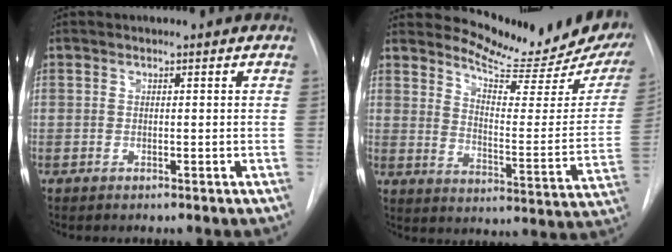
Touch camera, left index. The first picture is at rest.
{"total": 17.5, "force": [16.5, 1.8, 5.6], "torque": [-0.076, -0.107, 0.204]}